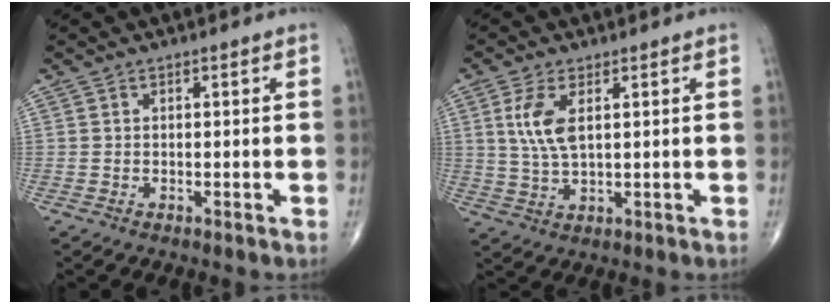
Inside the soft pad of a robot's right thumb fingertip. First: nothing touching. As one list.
[{"total": 6.8, "force": [2.0, 3.0, 5.8], "torque": [-0.129, -0.006, 0.048]}]